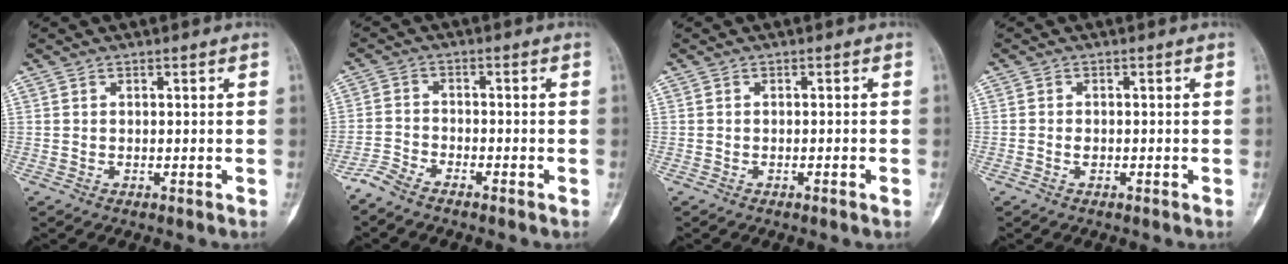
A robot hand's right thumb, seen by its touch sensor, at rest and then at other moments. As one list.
[{"total": 4.0, "force": [-3.5, 1.0, 1.7], "torque": [-0.042, 0.012, -0.075]}, {"total": 1.0, "force": [-0.6, 0.0, 0.8], "torque": [-0.017, 0.003, -0.006]}, {"total": 1.0, "force": [-0.5, 0.5, 0.7], "torque": [-0.010, 0.003, -0.009]}]